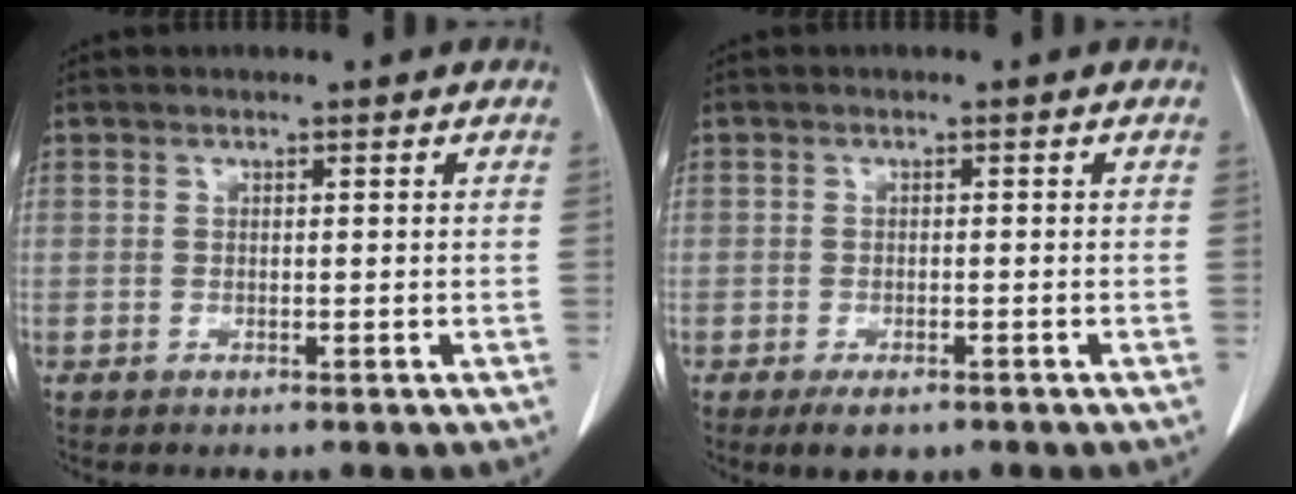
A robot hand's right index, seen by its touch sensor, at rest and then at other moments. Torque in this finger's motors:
{"motor_torque": [-0.49, -0.45, -0.21, -0.07]}